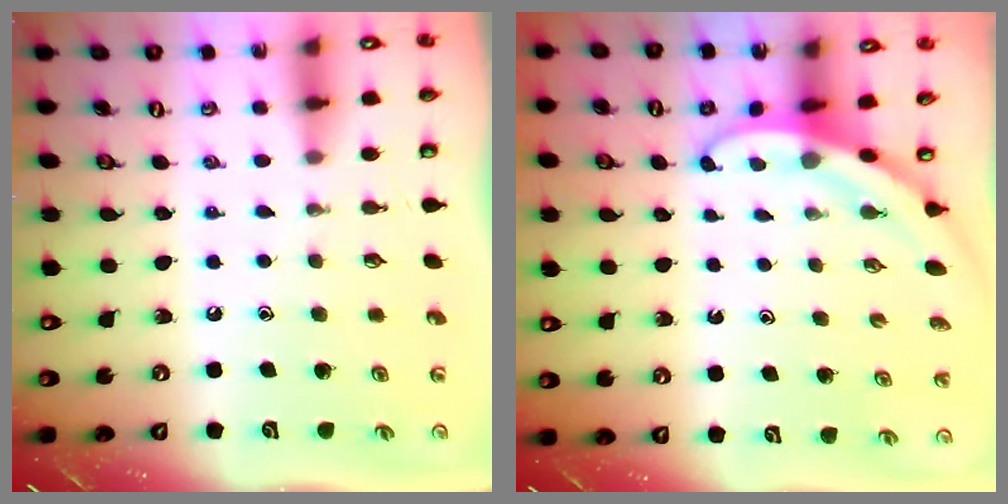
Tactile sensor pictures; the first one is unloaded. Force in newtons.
{"total": 3.2, "press": 3.2, "slide": 0.2}